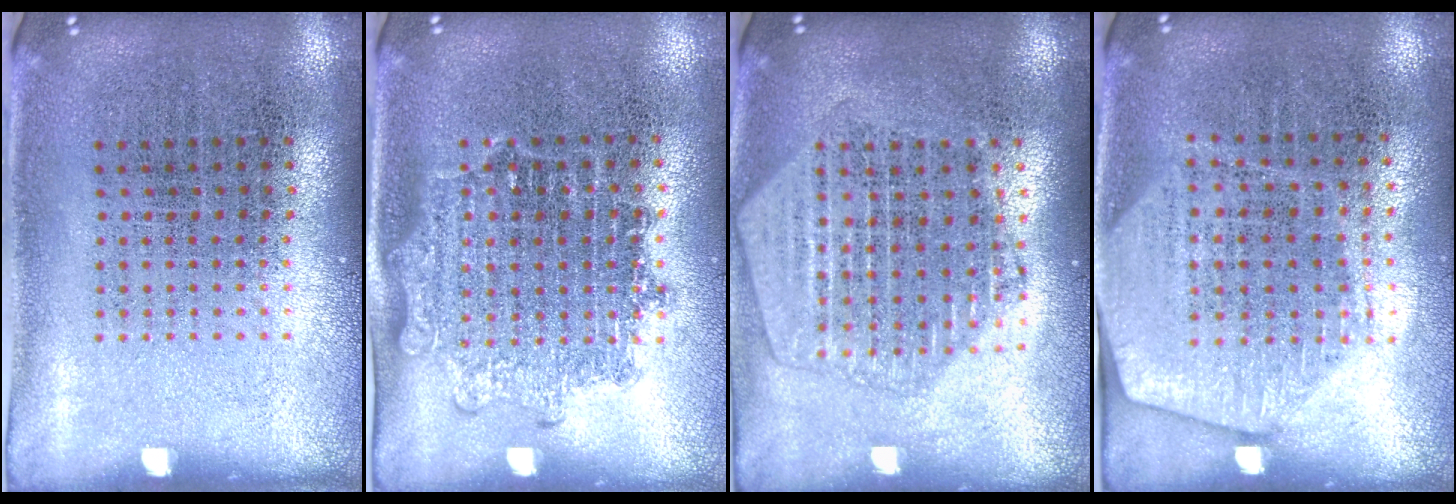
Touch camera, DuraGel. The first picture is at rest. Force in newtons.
{"total": 1.4, "press": 1.2, "slide": 0.7}
{"total": 2.1, "press": 1.9, "slide": 0.9}
{"total": 1.9, "press": 1.7, "slide": 0.9}